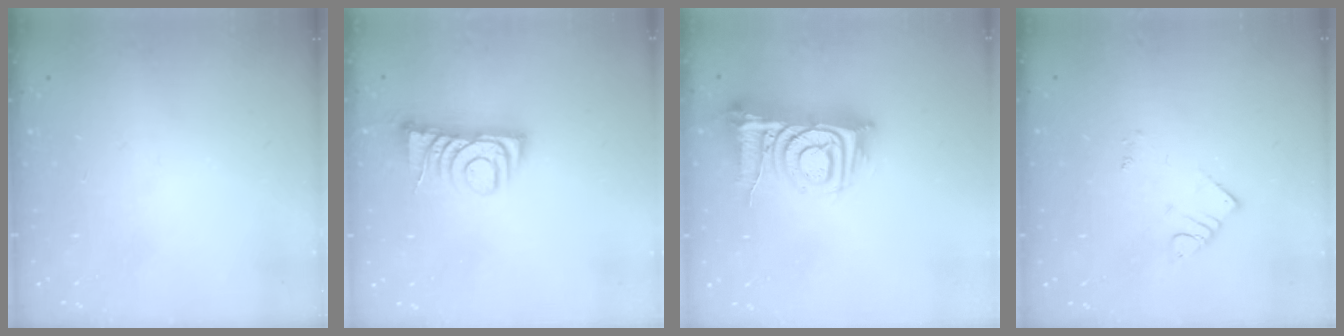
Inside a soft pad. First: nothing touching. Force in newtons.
{"total": 7.0, "press": 7.0, "slide": 0.7}
{"total": 12.8, "press": 12.7, "slide": 1.6}
{"total": 2.7, "press": 2.7, "slide": 0.4}